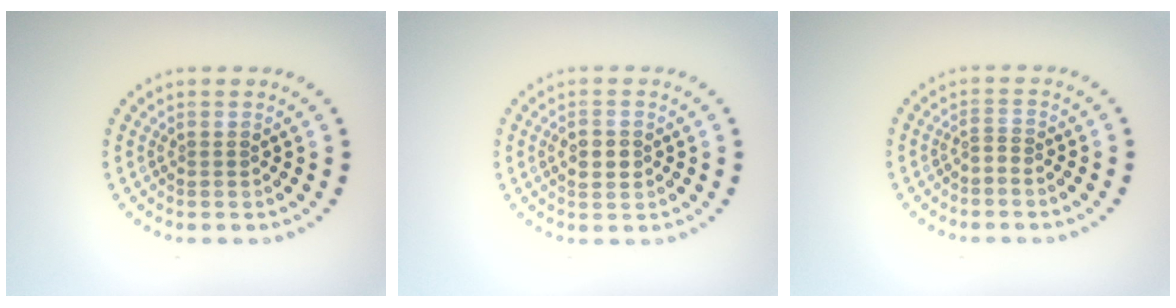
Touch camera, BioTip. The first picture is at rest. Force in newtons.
{"total": 2.5, "press": 2.5, "slide": 0.0}
{"total": 0.5, "press": 0.2, "slide": 0.5}